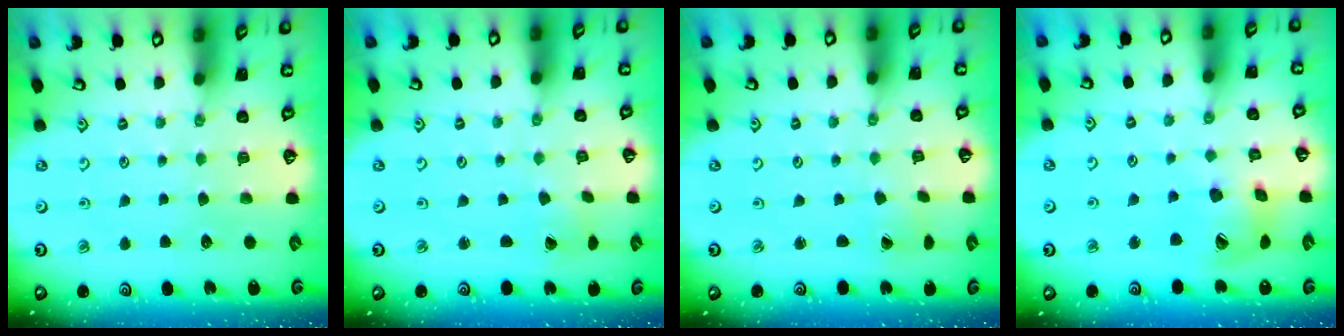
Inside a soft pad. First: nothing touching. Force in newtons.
{"total": 0.8, "press": 0.8, "slide": 0.0}
{"total": 0.8, "press": 0.8, "slide": 0.0}
{"total": 15.5, "press": 15.3, "slide": 2.4}